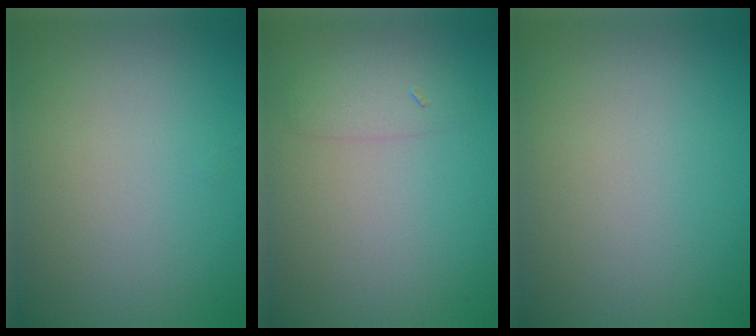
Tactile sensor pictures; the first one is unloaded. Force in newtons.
{"total": 1.6, "press": 1.6, "slide": 0.1}
{"total": 0.0}